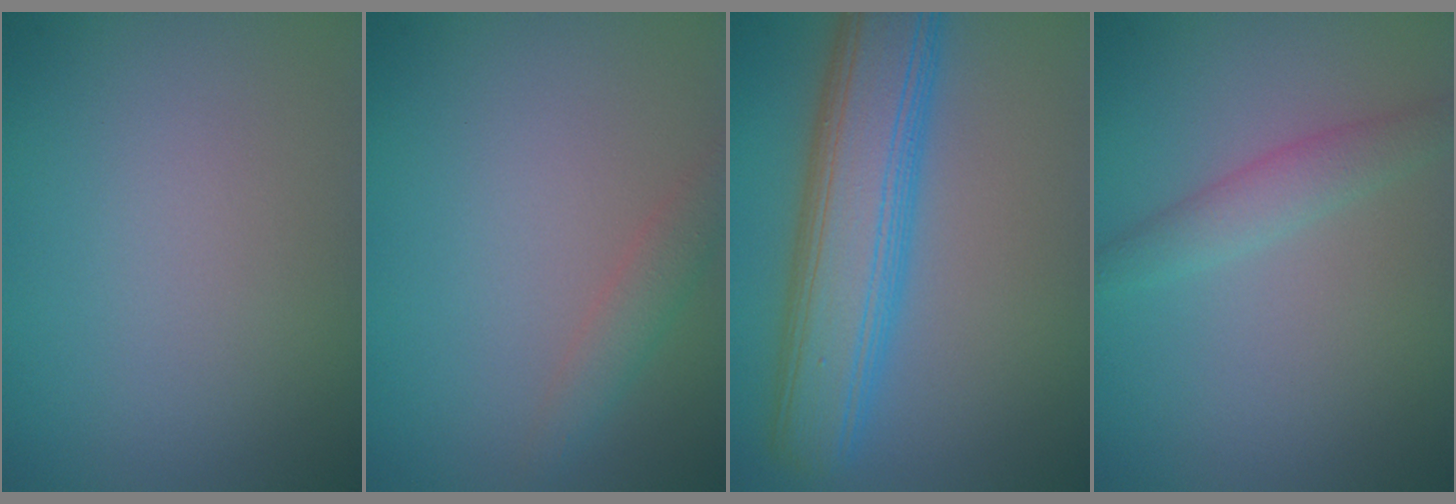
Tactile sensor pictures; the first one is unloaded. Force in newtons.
{"total": 1.9, "press": 1.9, "slide": 0.0}
{"total": 8.7, "press": 8.7, "slide": 0.2}
{"total": 2.0, "press": 2.0, "slide": 0.1}